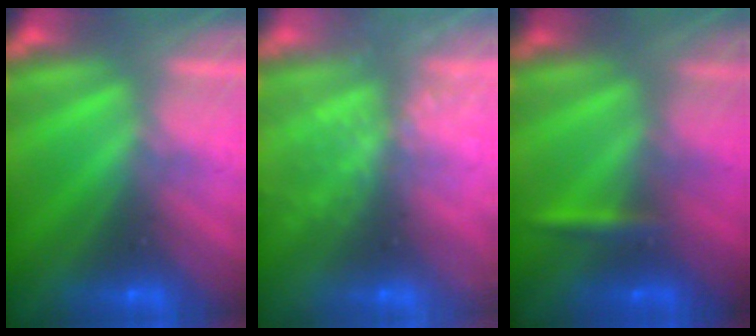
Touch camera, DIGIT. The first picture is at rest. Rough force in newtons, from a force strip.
{"total": 8.0}
{"total": 2.3}